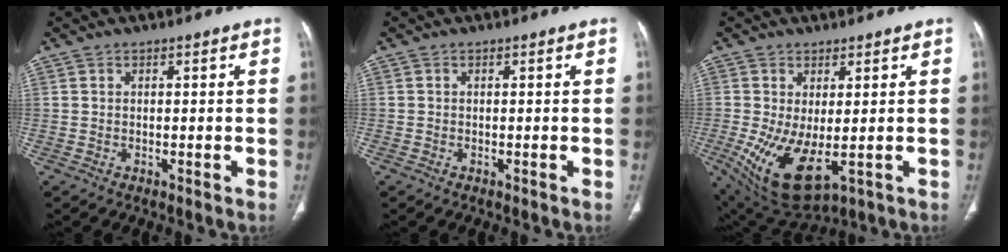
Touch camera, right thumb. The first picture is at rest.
{"total": 0.0}
{"total": 12.1, "force": [-2.3, 5.4, 10.6], "torque": [-0.207, -0.022, -0.015]}